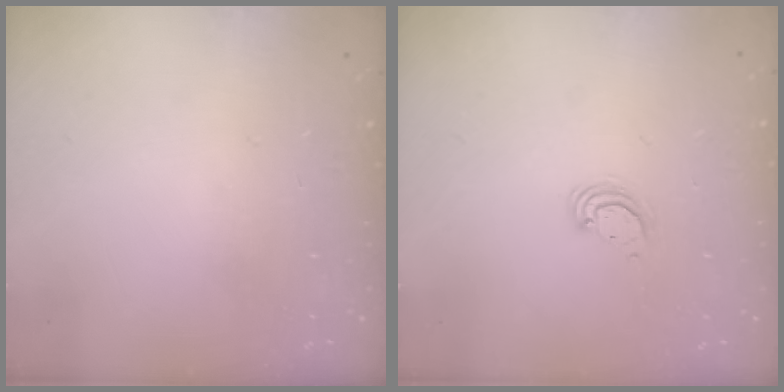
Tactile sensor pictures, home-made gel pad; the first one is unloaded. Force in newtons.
{"total": 3.9, "press": 3.9, "slide": 0.4}